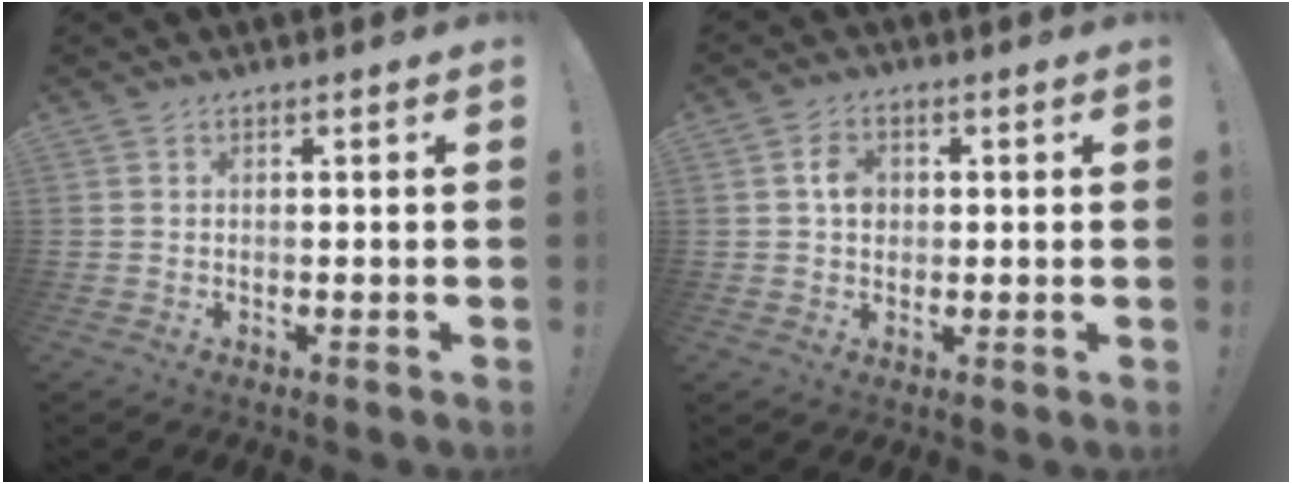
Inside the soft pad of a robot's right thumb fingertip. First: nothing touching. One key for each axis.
{"total": 5.2, "fx": 0.6, "fy": 4.2, "fz": 3.0, "tx": -0.035, "ty": 0.002, "tz": 0.008}